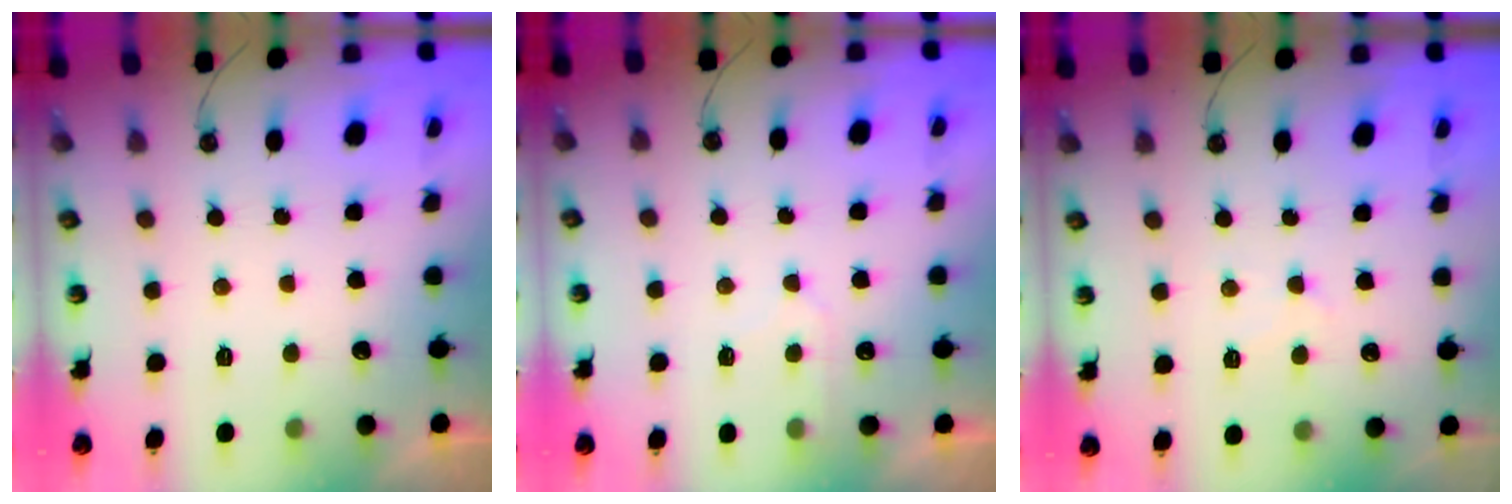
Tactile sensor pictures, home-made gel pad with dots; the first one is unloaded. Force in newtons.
{"total": 5.8, "press": 5.8, "slide": 0.6}
{"total": 7.4, "press": 7.3, "slide": 0.8}